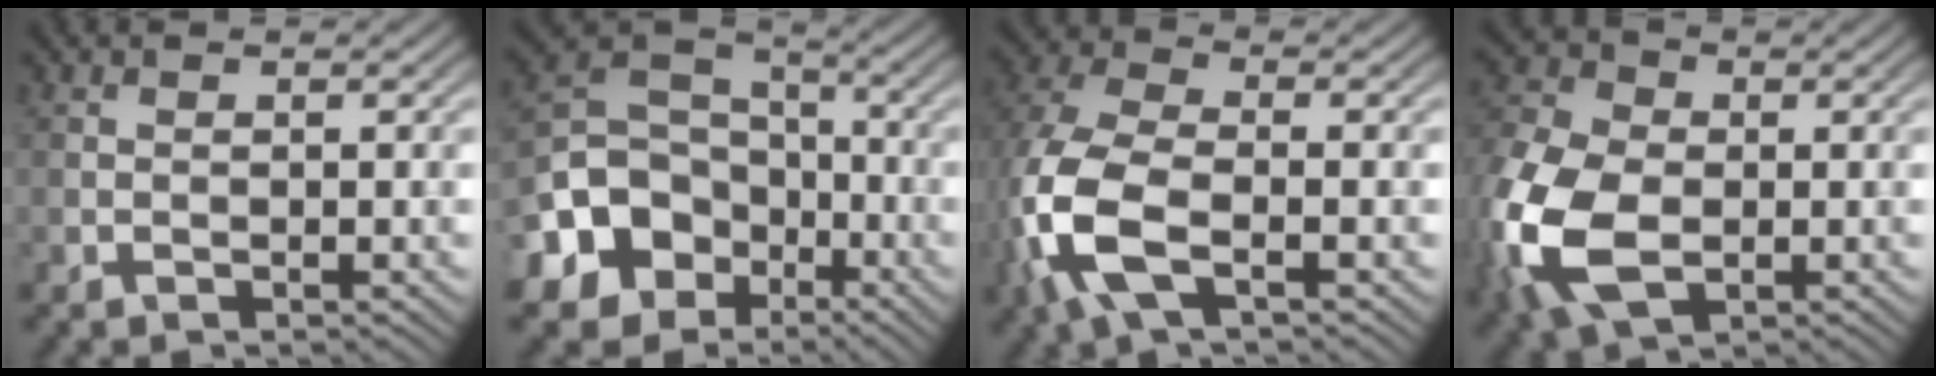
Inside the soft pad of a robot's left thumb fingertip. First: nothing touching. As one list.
[{"total": 14.4, "force": [-6.4, 11.4, 6.1], "torque": [-0.165, -0.048, -0.130]}, {"total": 10.7, "force": [-3.5, 5.4, 8.6], "torque": [-0.233, -0.009, -0.081]}, {"total": 14.2, "force": [-3.2, 9.4, 10.1], "torque": [-0.287, -0.030, -0.063]}]